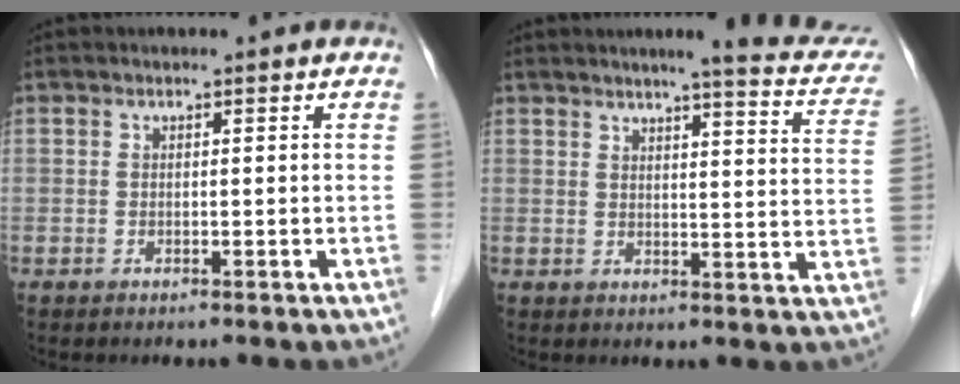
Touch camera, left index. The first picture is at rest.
{"total": 12.6, "force": [10.7, 0.8, 6.6], "torque": [-0.068, -0.021, 0.101]}